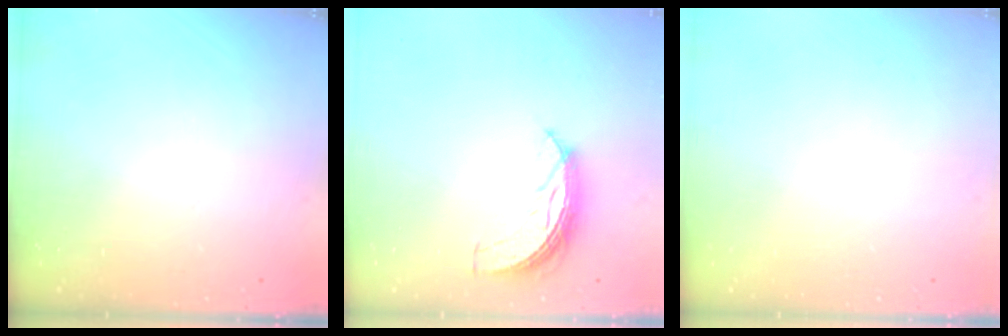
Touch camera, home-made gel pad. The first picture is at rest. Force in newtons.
{"total": 6.9, "press": 6.9, "slide": 0.3}
{"total": 0.0}